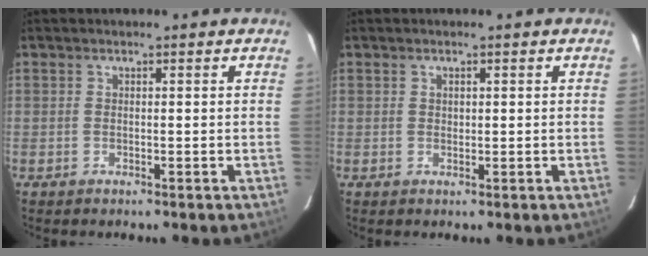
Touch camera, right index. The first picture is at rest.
{"total": 0.8, "force": [0.4, 0.7, 0.3], "torque": [-0.004, 0.003, 0.008]}